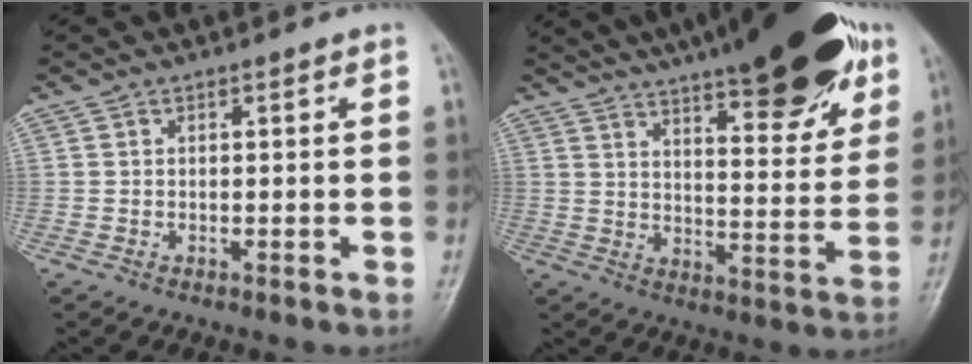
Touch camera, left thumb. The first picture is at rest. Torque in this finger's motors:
{"motor_torque": [0.91, 0.37, 1.70, -1.06, 0.11]}